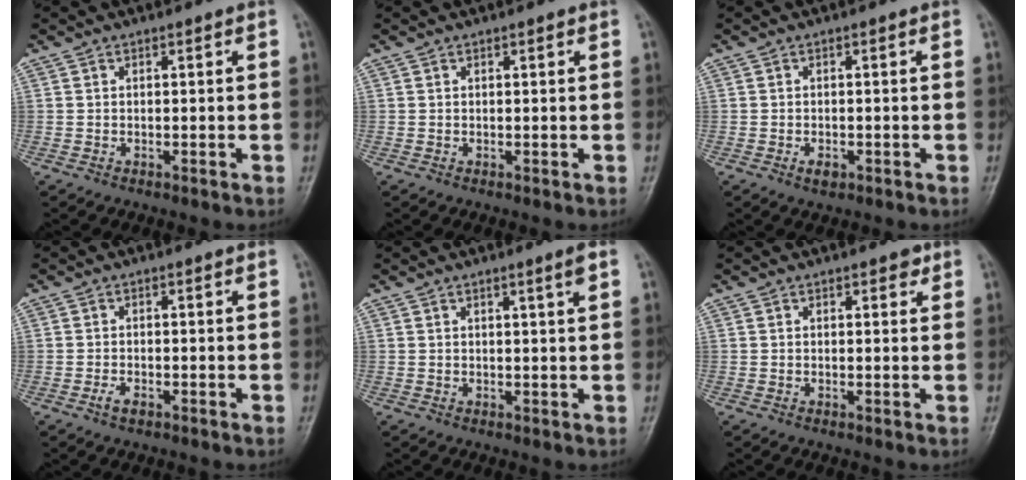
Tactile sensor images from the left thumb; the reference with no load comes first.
{"total": 0.6, "force": [0.3, 0.2, 0.5], "torque": [-0.006, -0.001, 0.003]}
{"total": 1.8, "force": [-0.8, 1.1, 1.2], "torque": [-0.017, 0.000, -0.012]}
{"total": 1.7, "force": [-0.9, 0.8, 1.1], "torque": [-0.023, 0.001, -0.019]}
{"total": 2.1, "force": [1.1, -0.2, 1.8], "torque": [-0.028, -0.007, 0.019]}
{"total": 1.9, "force": [1.1, 1.0, 1.2], "torque": [-0.004, -0.003, 0.012]}